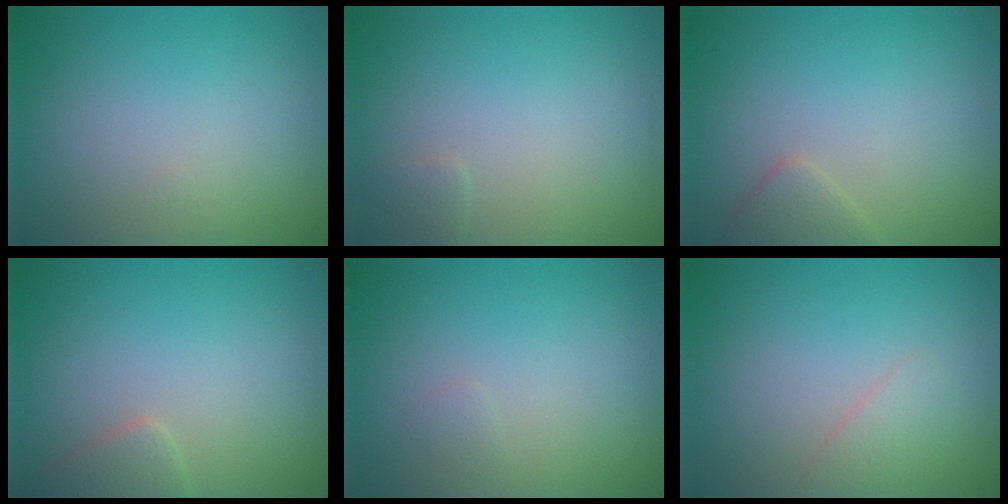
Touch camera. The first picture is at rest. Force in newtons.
{"total": 0.9, "press": 0.9, "slide": 0.1}
{"total": 1.9, "press": 1.9, "slide": 0.1}
{"total": 1.8, "press": 1.8, "slide": 0.1}
{"total": 0.5, "press": 0.5, "slide": 0.0}
{"total": 1.2, "press": 1.2, "slide": 0.0}